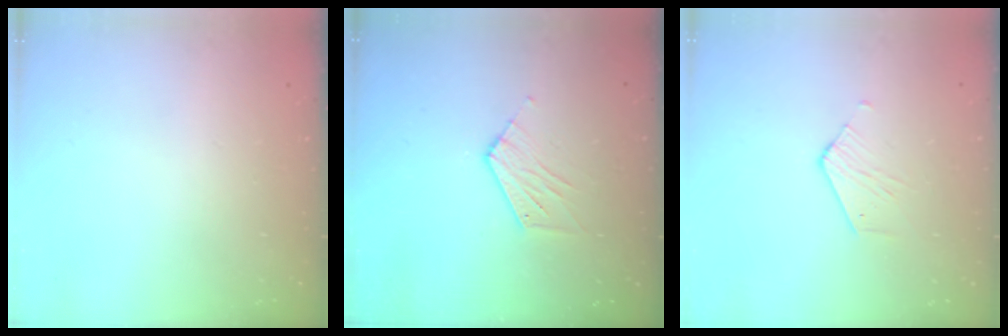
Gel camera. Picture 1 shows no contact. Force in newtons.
{"total": 6.1, "press": 6.1, "slide": 0.3}
{"total": 2.6, "press": 2.6, "slide": 0.2}